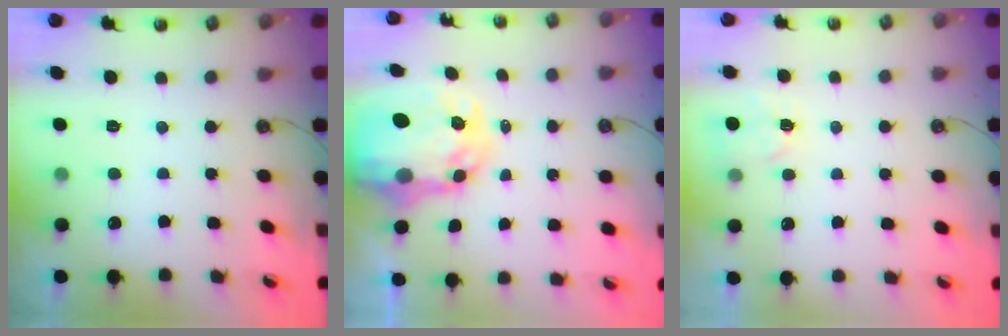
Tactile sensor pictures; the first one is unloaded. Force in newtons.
{"total": 9.7, "press": 9.6, "slide": 0.9}
{"total": 4.2, "press": 4.2, "slide": 0.6}